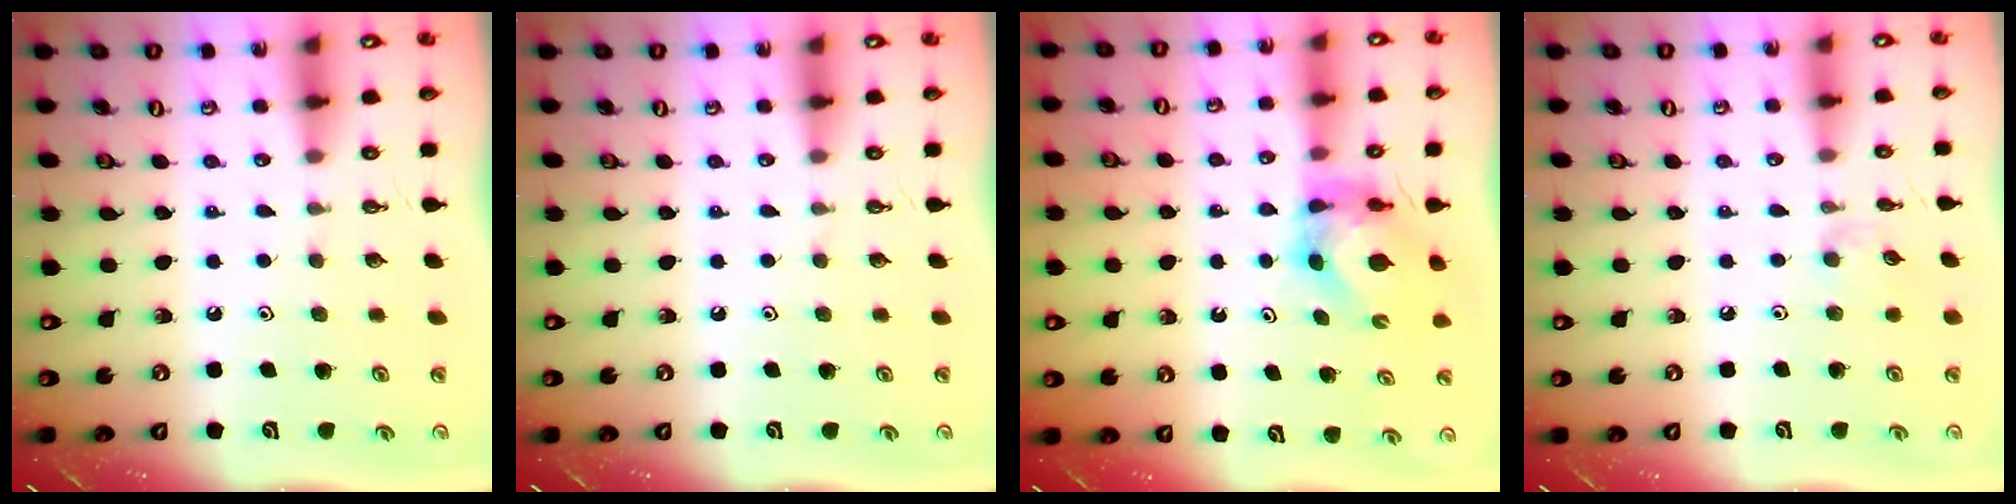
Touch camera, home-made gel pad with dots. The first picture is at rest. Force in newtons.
{"total": 0.0}
{"total": 5.8, "press": 5.8, "slide": 0.3}
{"total": 3.0, "press": 3.0, "slide": 0.5}